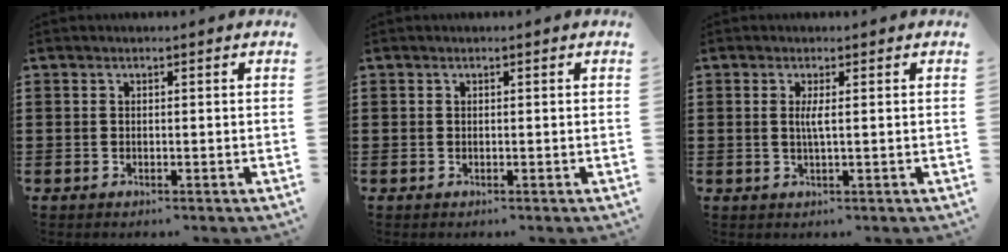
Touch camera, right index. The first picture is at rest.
{"total": 0.0}
{"total": 2.0, "force": [0.2, 0.0, 2.0], "torque": [-0.040, -0.005, 0.003]}